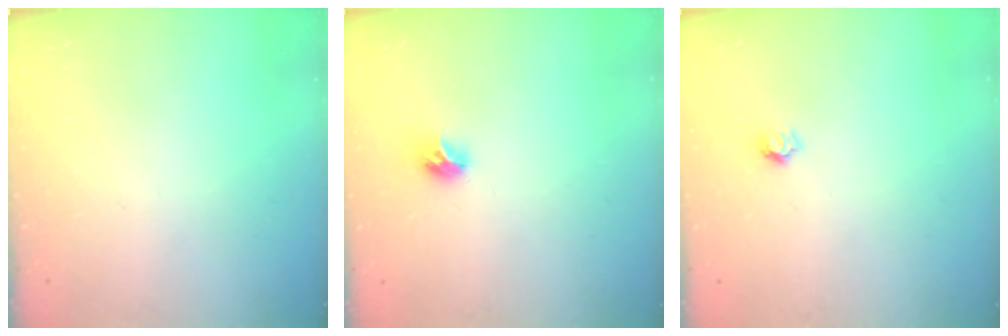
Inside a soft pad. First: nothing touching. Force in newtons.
{"total": 7.5, "press": 7.4, "slide": 0.7}
{"total": 5.1, "press": 5.1, "slide": 0.4}